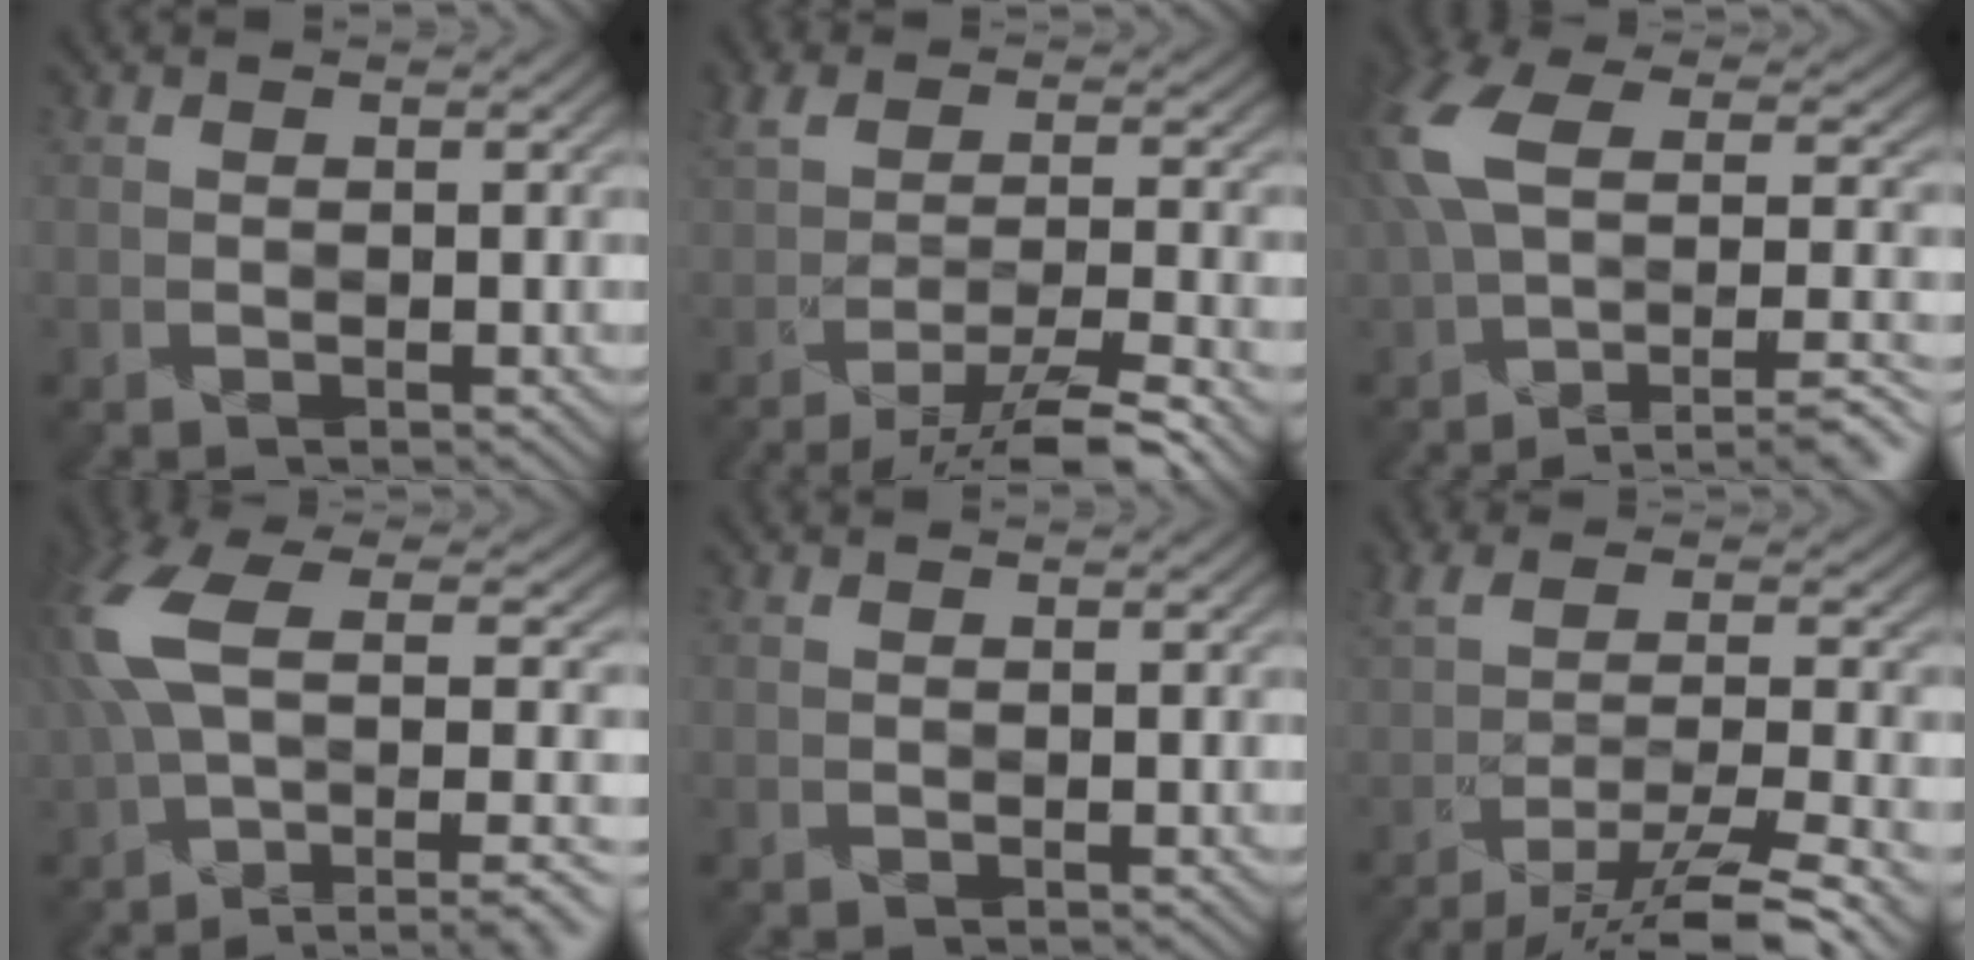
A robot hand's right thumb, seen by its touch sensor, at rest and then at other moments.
{"total": 6.6, "force": [-4.1, 1.2, 5.0], "torque": [-0.080, 0.009, -0.077]}
{"total": 12.6, "force": [-3.1, 5.5, 10.9], "torque": [-0.244, 0.010, -0.042]}
{"total": 13.6, "force": [-1.3, 5.8, 12.2], "torque": [-0.270, 0.015, -0.014]}
{"total": 0.0}
{"total": 8.3, "force": [-5.3, 1.4, 6.3], "torque": [-0.102, 0.006, -0.094]}